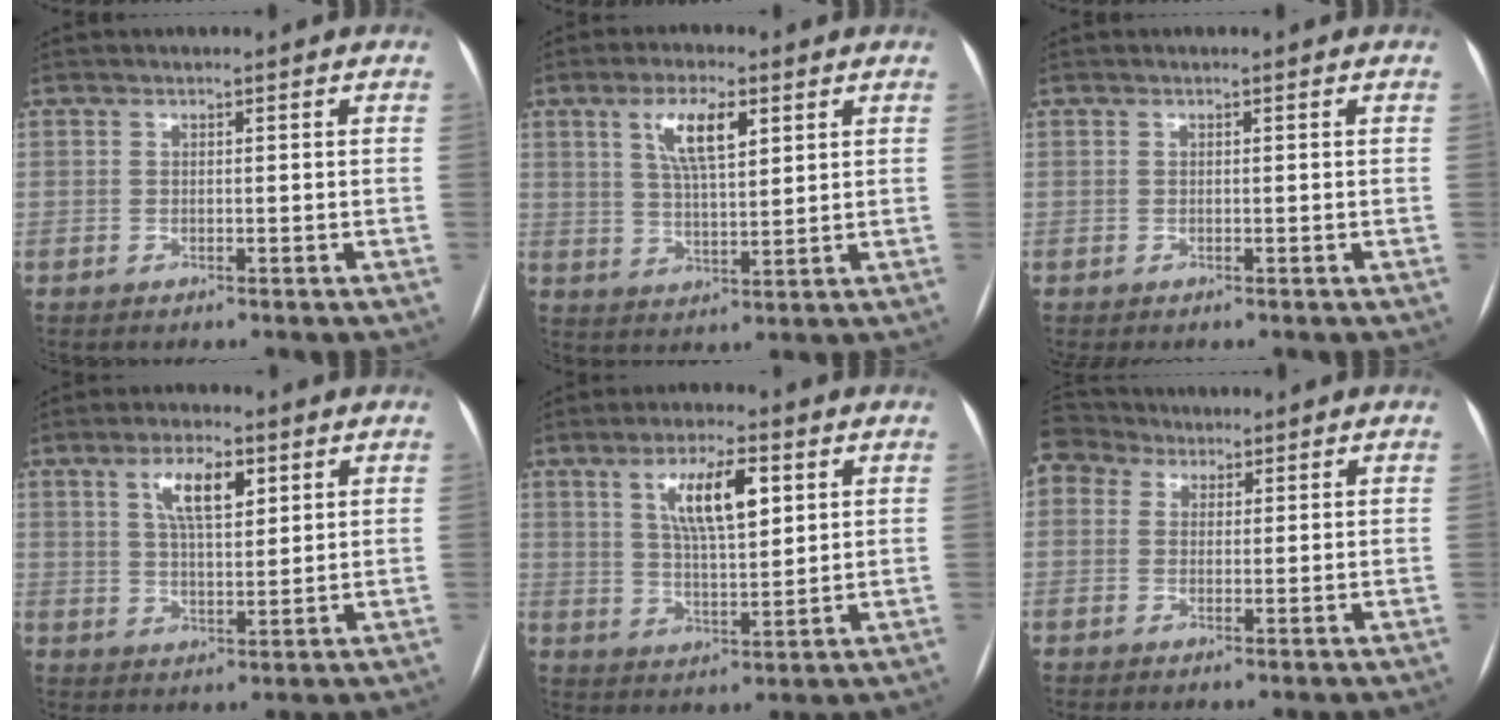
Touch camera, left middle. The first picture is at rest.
{"total": 7.4, "force": [3.3, 2.0, 6.3], "torque": [-0.119, 0.008, 0.062]}
{"total": 0.0}
{"total": 7.0, "force": [3.2, 2.4, 5.8], "torque": [-0.106, 0.010, 0.057]}
{"total": 9.2, "force": [3.7, 2.6, 8.1], "torque": [-0.145, 0.008, 0.068]}
{"total": 3.6, "force": [2.6, 2.4, 0.2], "torque": [-0.009, 0.026, 0.053]}